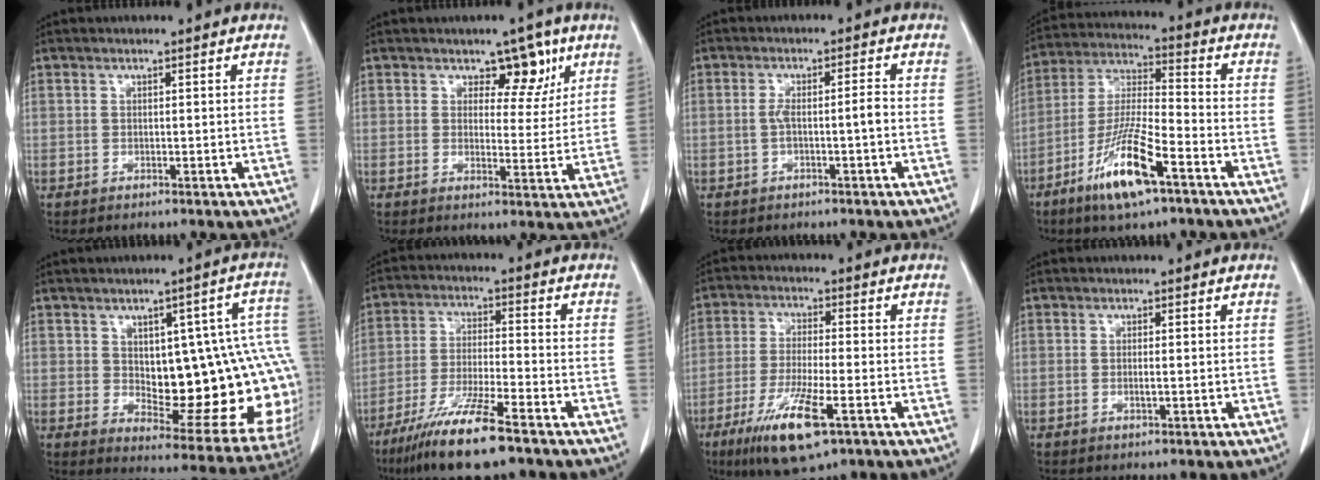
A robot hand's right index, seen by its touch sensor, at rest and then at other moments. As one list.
[{"total": 5.5, "force": [3.1, 3.3, 3.1], "torque": [-0.022, 0.001, 0.041]}, {"total": 3.0, "force": [-0.8, 0.1, 2.9], "torque": [-0.052, 0.013, -0.009]}, {"total": 13.2, "force": [-7.1, 1.9, 10.9], "torque": [-0.221, -0.020, -0.131]}, {"total": 20.5, "force": [0.0, 7.4, 19.1], "torque": [-0.174, 0.029, 0.029]}, {"total": 12.1, "force": [-8.3, 0.9, 8.7], "torque": [-0.169, -0.032, -0.152]}, {"total": 11.5, "force": [-5.7, 1.9, 9.8], "torque": [-0.190, -0.028, -0.095]}, {"total": 0.8, "force": [-0.1, 0.0, 0.8], "torque": [-0.016, 0.000, 0.000]}]